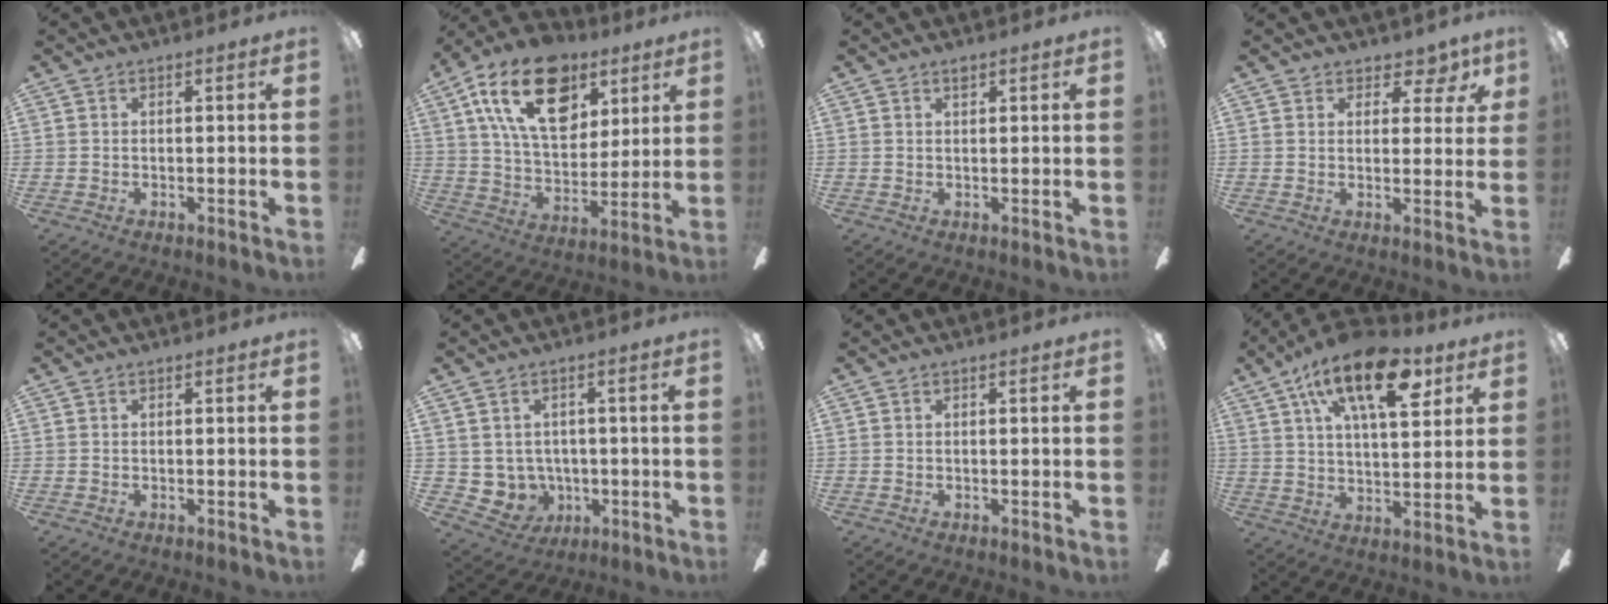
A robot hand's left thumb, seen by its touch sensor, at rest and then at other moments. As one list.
[{"total": 23.4, "force": [11.4, 14.0, 14.8], "torque": [-0.247, -0.035, 0.200]}, {"total": 1.0, "force": [0.8, 0.4, 0.5], "torque": [-0.011, 0.002, 0.015]}, {"total": 4.9, "force": [2.9, 3.5, 1.9], "torque": [-0.006, -0.016, 0.048]}, {"total": 0.0}, {"total": 4.9, "force": [0.8, 4.8, 0.6], "torque": [-0.045, -0.013, 0.021]}, {"total": 0.0}, {"total": 19.7, "force": [9.9, 8.7, 14.6], "torque": [-0.228, -0.027, 0.161]}]